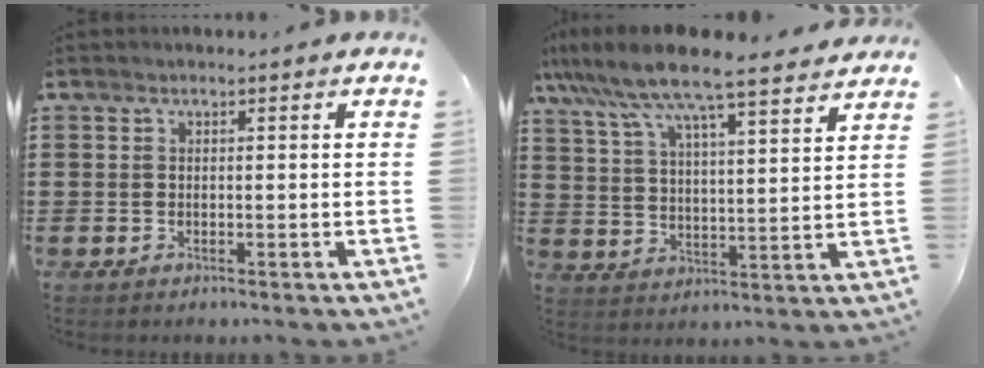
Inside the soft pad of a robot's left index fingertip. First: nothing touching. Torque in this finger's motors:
{"motor_torque": [2.14, 0.00, 0.93, 0.21]}